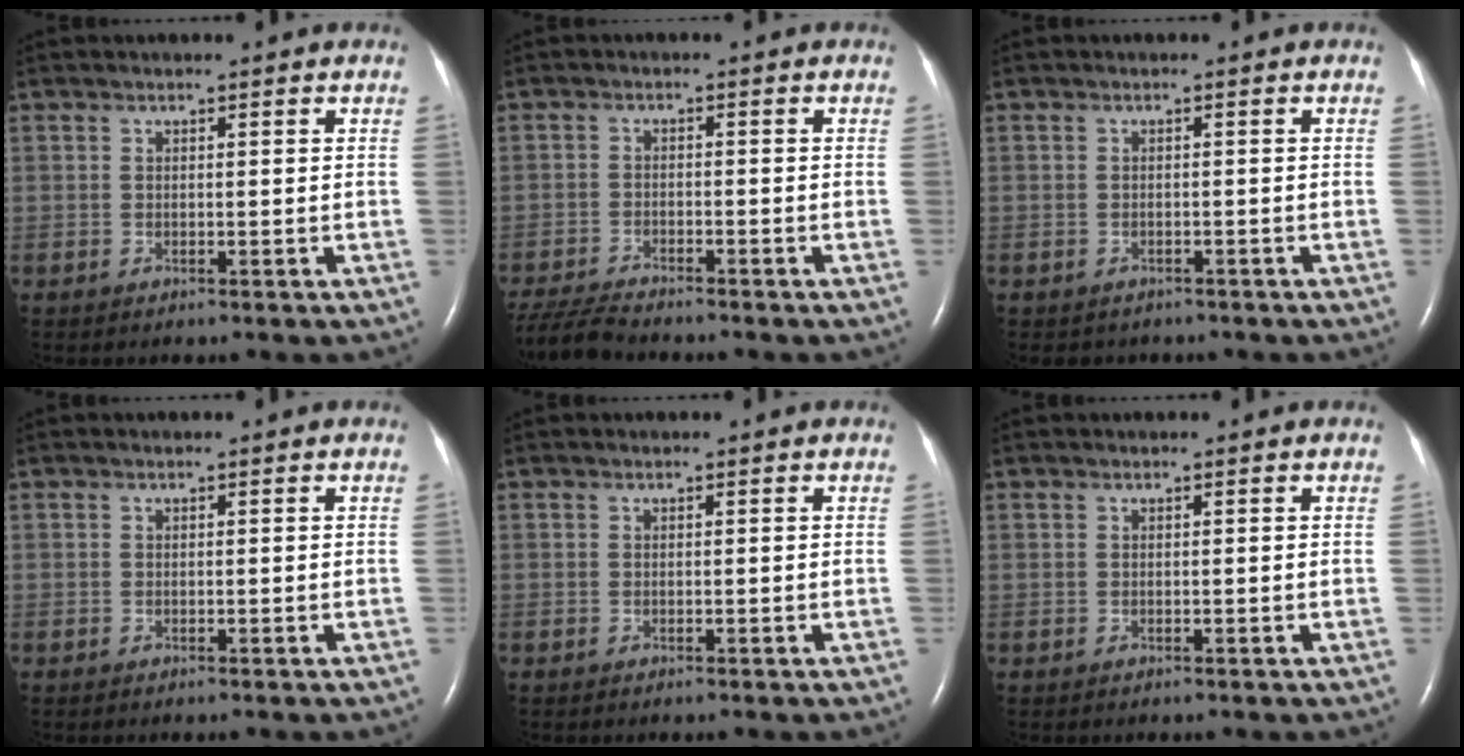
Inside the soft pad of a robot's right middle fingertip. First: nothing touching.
{"total": 6.2, "force": [-5.9, 0.1, 1.9], "torque": [-0.037, -0.025, -0.107]}
{"total": 2.5, "force": [-2.1, 1.4, 0.2], "torque": [-0.006, 0.003, -0.024]}
{"total": 0.0}
{"total": 0.0}
{"total": 0.0}